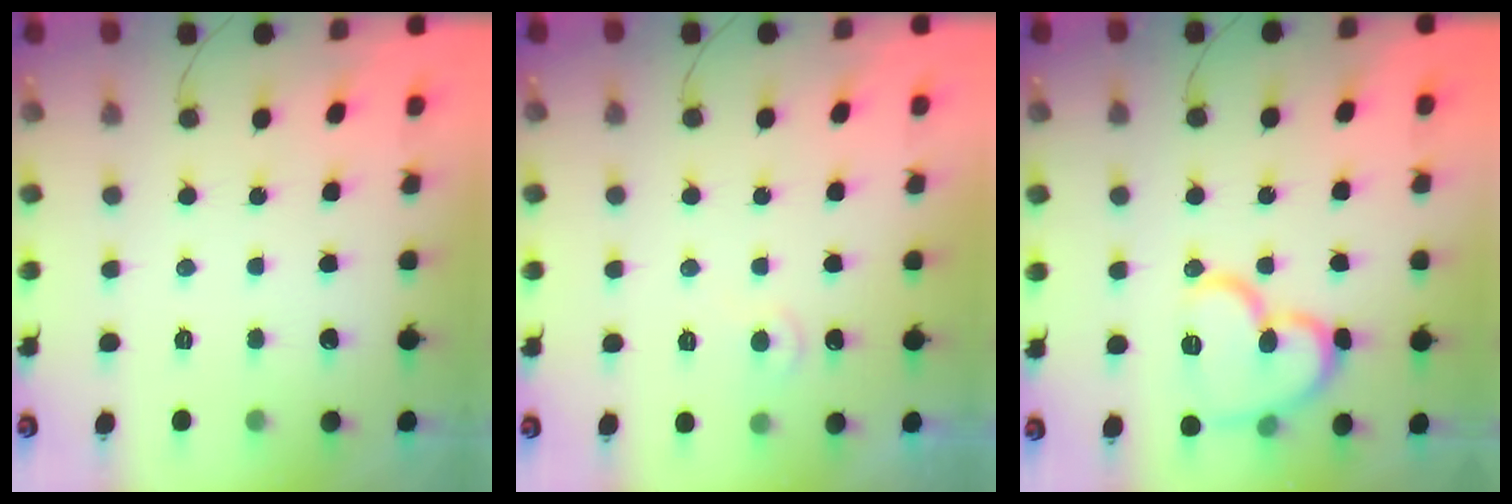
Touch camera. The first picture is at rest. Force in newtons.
{"total": 4.1, "press": 4.1, "slide": 0.5}
{"total": 14.4, "press": 14.3, "slide": 1.1}